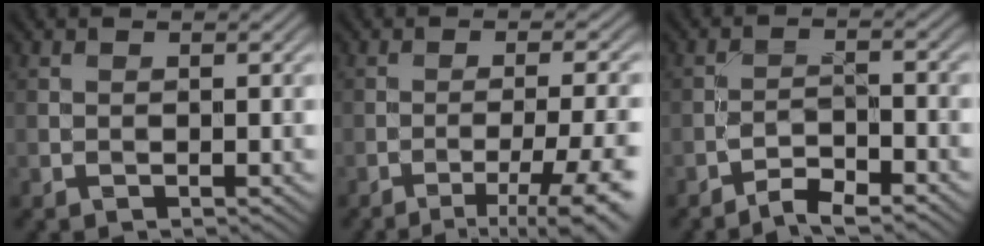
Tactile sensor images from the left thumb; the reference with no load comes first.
{"total": 8.9, "force": [-5.1, 1.9, 7.1], "torque": [-0.110, 0.000, -0.062]}
{"total": 3.7, "force": [-3.2, 0.7, 1.8], "torque": [-0.035, 0.005, -0.063]}